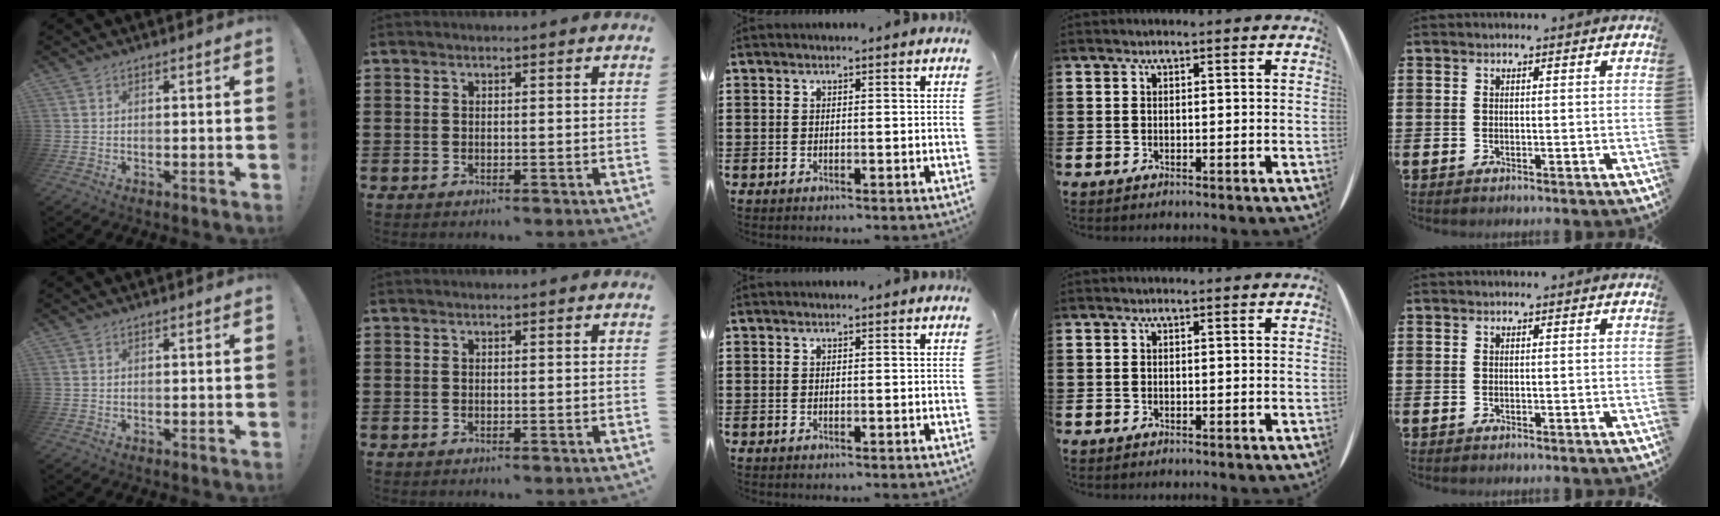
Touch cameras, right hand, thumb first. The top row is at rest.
{}